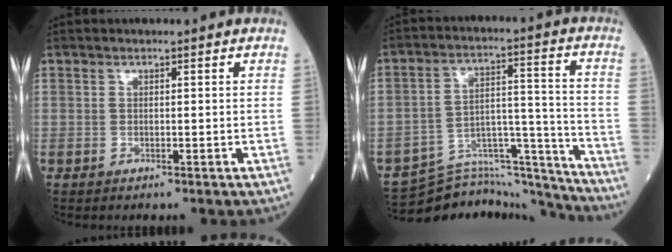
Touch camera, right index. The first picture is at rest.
{"total": 15.1, "force": [-15.0, 1.2, 0.3], "torque": [0.011, 0.058, -0.233]}